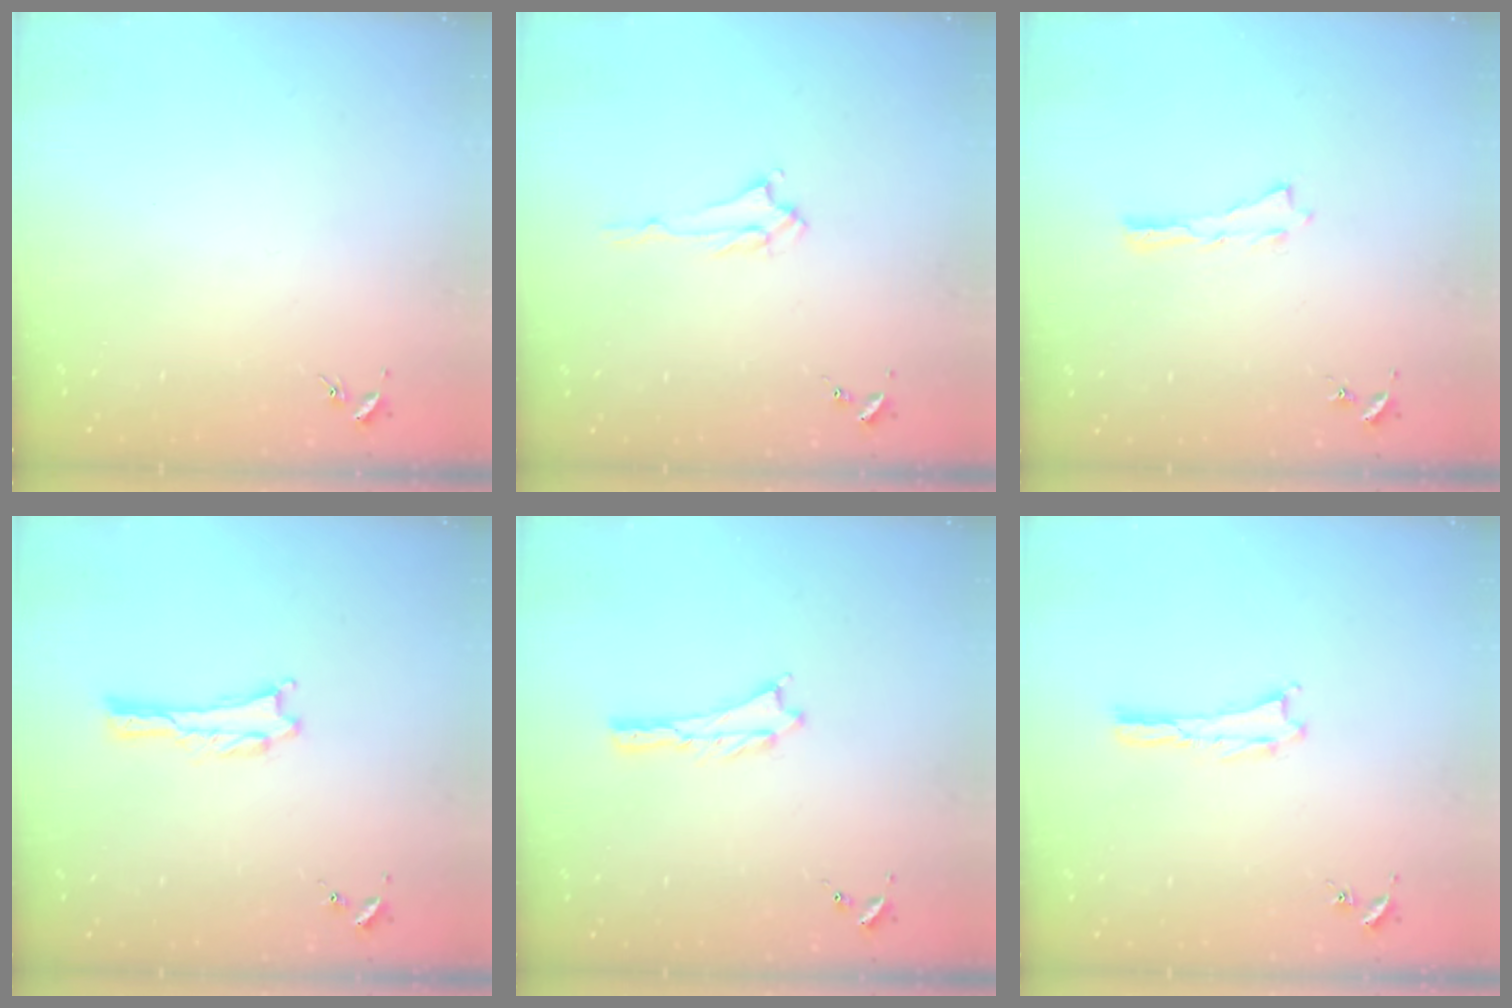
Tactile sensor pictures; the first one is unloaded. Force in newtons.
{"total": 1.4, "press": 1.4, "slide": 0.3}
{"total": 0.0}
{"total": 0.6, "press": 0.6, "slide": 0.1}
{"total": 0.5, "press": 0.5, "slide": 0.2}
{"total": 0.0}